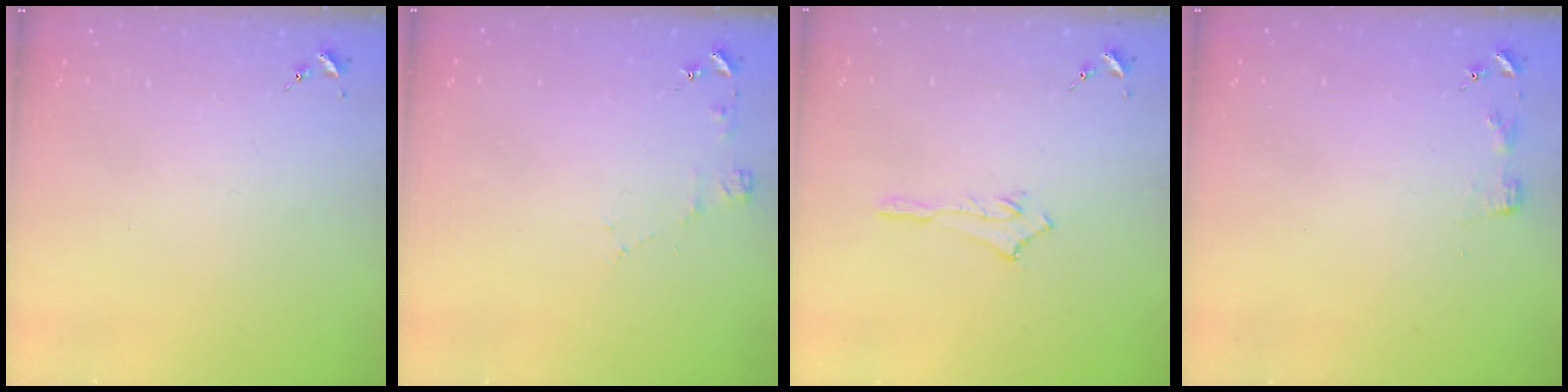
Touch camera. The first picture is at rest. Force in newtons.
{"total": 4.0, "press": 3.9, "slide": 0.5}
{"total": 2.5, "press": 2.5, "slide": 0.2}
{"total": 2.9, "press": 2.9, "slide": 0.3}